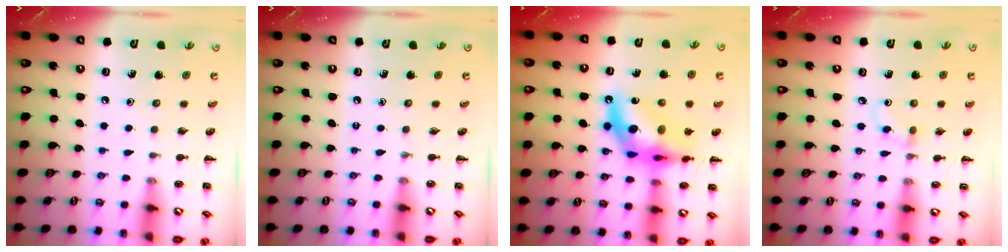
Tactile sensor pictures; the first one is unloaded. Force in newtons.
{"total": 0.0}
{"total": 16.4, "press": 15.9, "slide": 4.0}
{"total": 4.5, "press": 4.1, "slide": 1.8}